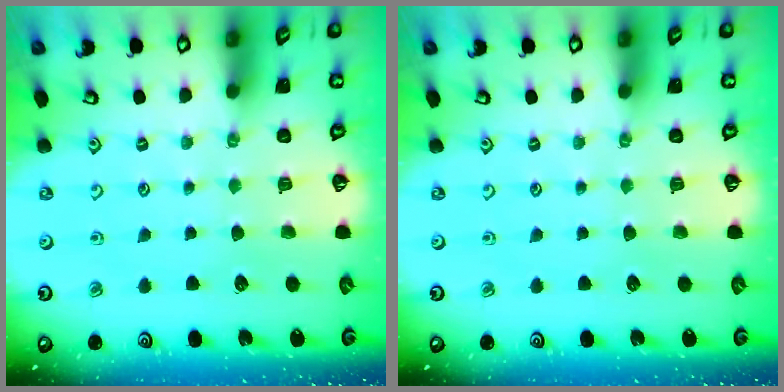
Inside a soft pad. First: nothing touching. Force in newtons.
{"total": 0.0}